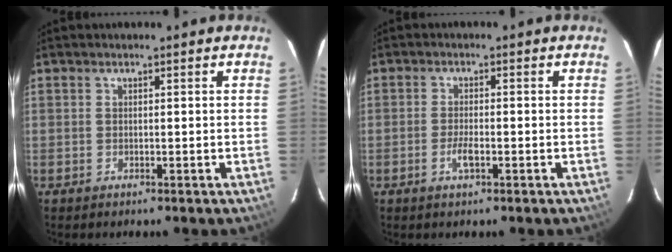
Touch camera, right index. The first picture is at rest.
{"total": 2.8, "force": [-1.1, 0.7, 2.4], "torque": [-0.051, -0.003, -0.022]}